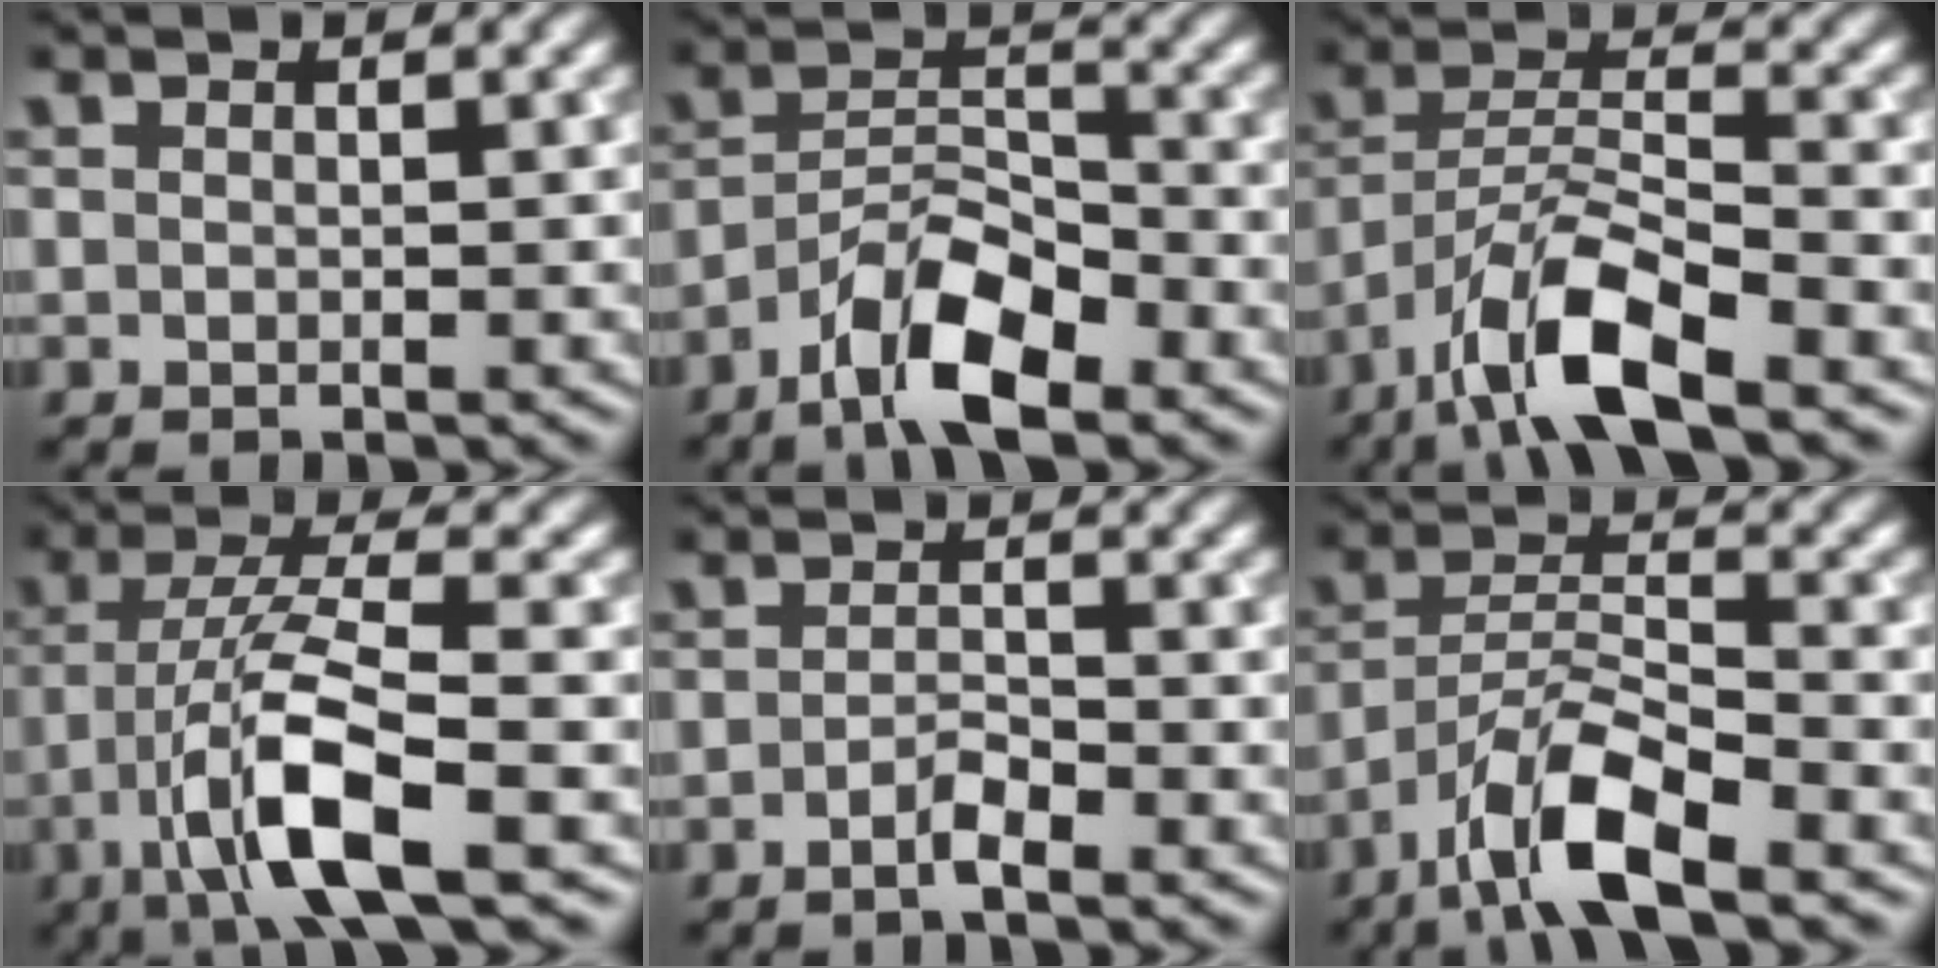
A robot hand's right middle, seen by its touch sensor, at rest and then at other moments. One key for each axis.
{"total": 7.2, "fx": -4.7, "fy": 2.4, "fz": 4.9, "tx": -0.086, "ty": 0.006, "tz": -0.089}
{"total": 8.5, "fx": -5.6, "fy": 2.1, "fz": 6.1, "tx": -0.106, "ty": 0.005, "tz": -0.109}
{"total": 8.7, "fx": -3.7, "fy": 2.2, "fz": 7.6, "tx": -0.147, "ty": 0.004, "tz": -0.074}
{"total": 1.8, "fx": -1.1, "fy": 0.3, "fz": 1.3, "tx": -0.025, "ty": 0.004, "tz": -0.024}
{"total": 7.6, "fx": -5.1, "fy": 1.8, "fz": 5.4, "tx": -0.096, "ty": 0.005, "tz": -0.098}